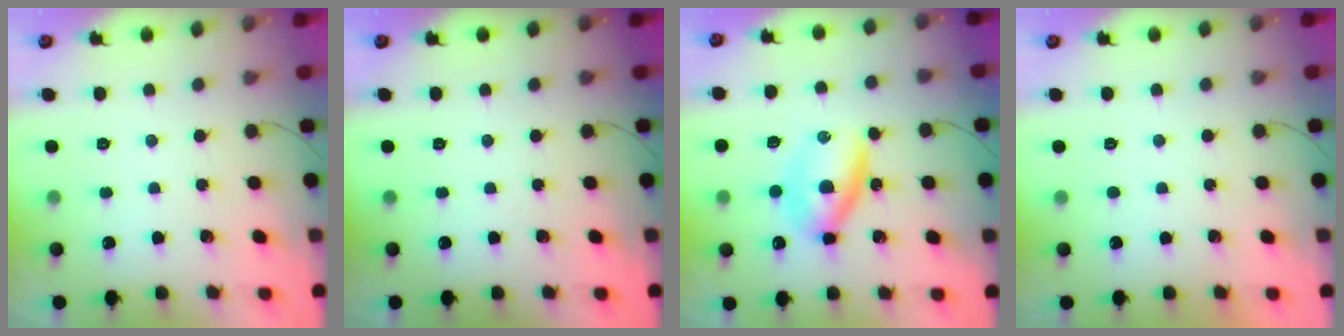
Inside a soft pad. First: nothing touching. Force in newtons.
{"total": 0.0}
{"total": 6.1, "press": 6.1, "slide": 0.7}
{"total": 1.0, "press": 0.9, "slide": 0.2}